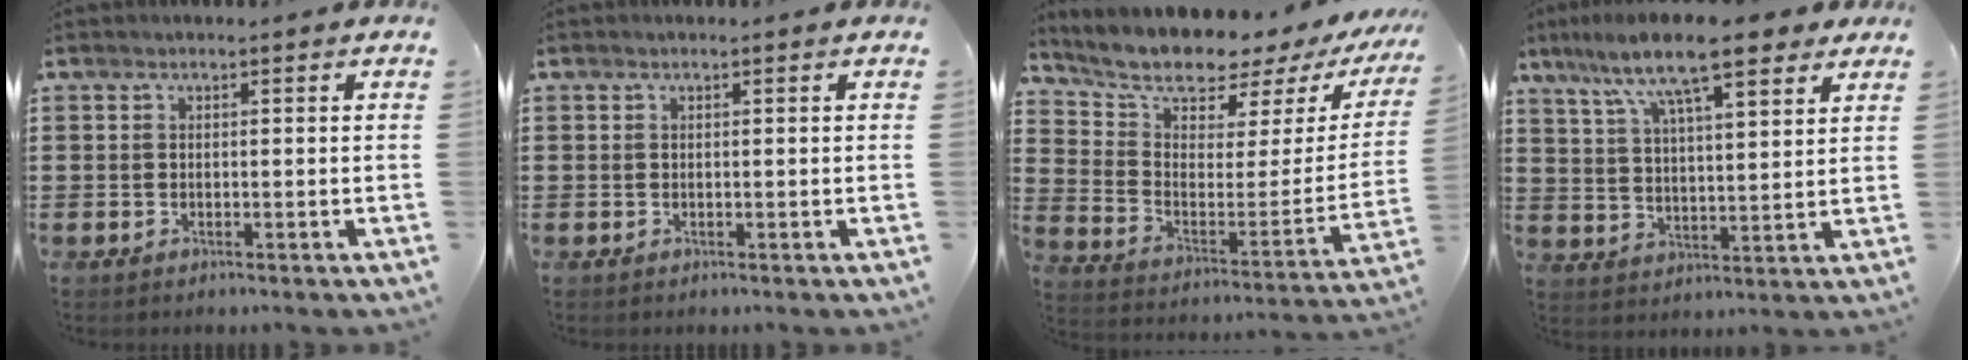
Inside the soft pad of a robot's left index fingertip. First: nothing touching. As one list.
[{"total": 0.0}, {"total": 6.8, "force": [6.2, 2.0, 1.8], "torque": [-0.059, -0.062, 0.102]}, {"total": 11.7, "force": [8.5, 2.4, 7.6], "torque": [-0.157, -0.022, 0.144]}]